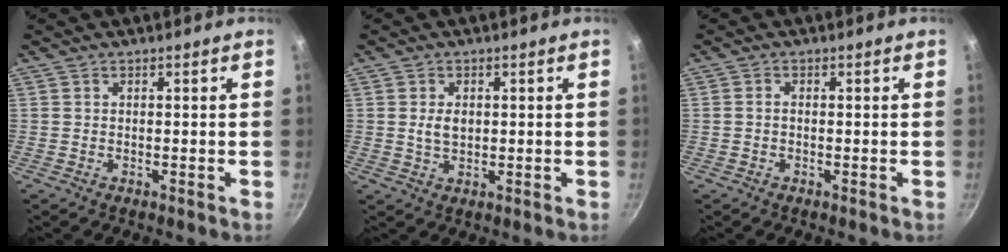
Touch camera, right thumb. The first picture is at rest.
{"total": 3.2, "force": [0.4, 2.1, 2.4], "torque": [-0.032, -0.002, 0.009]}
{"total": 0.8, "force": [-0.2, 0.5, 0.6], "torque": [-0.010, 0.006, -0.005]}